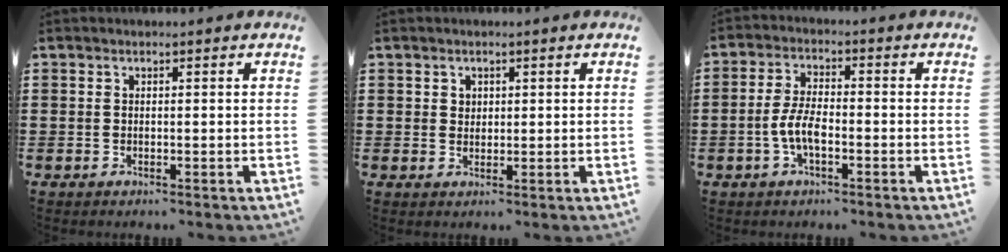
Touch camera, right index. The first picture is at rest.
{"total": 1.3, "force": [0.7, 1.1, 0.2], "torque": [-0.008, 0.005, 0.013]}
{"total": 4.9, "force": [-1.7, 1.9, 4.2], "torque": [-0.101, -0.003, -0.038]}